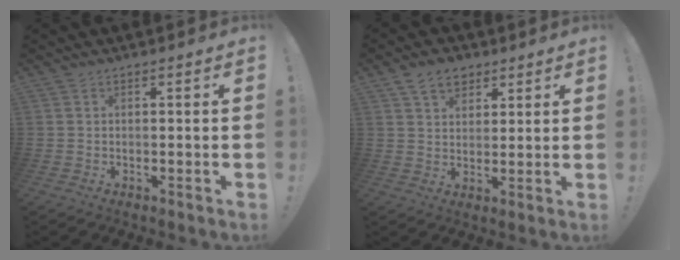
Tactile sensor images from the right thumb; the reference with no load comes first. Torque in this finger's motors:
{"motor_torque": [-0.03, 0.28, 0.45, 0.18, 0.00]}